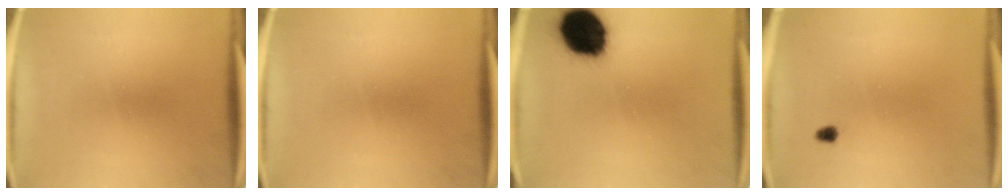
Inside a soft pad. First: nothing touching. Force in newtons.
{"total": 0.0}
{"total": 17.9}
{"total": 1.5}